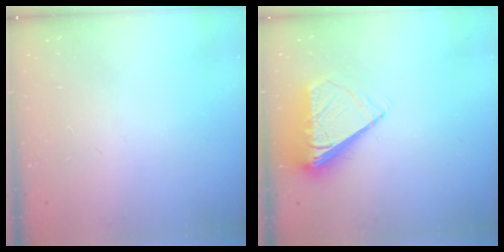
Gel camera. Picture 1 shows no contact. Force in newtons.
{"total": 8.5, "press": 8.4, "slide": 1.2}